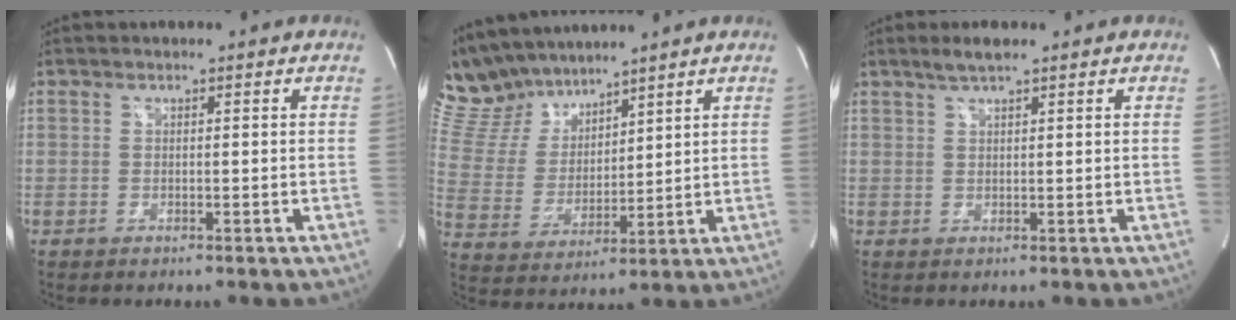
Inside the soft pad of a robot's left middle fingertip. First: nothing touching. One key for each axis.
{"total": 11.4, "fx": 10.5, "fy": 3.7, "fz": 2.8, "tx": -0.078, "ty": 0.020, "tz": 0.219}
{"total": 2.9, "fx": 2.2, "fy": 0.2, "fz": 1.8, "tx": -0.045, "ty": 0.005, "tz": 0.042}